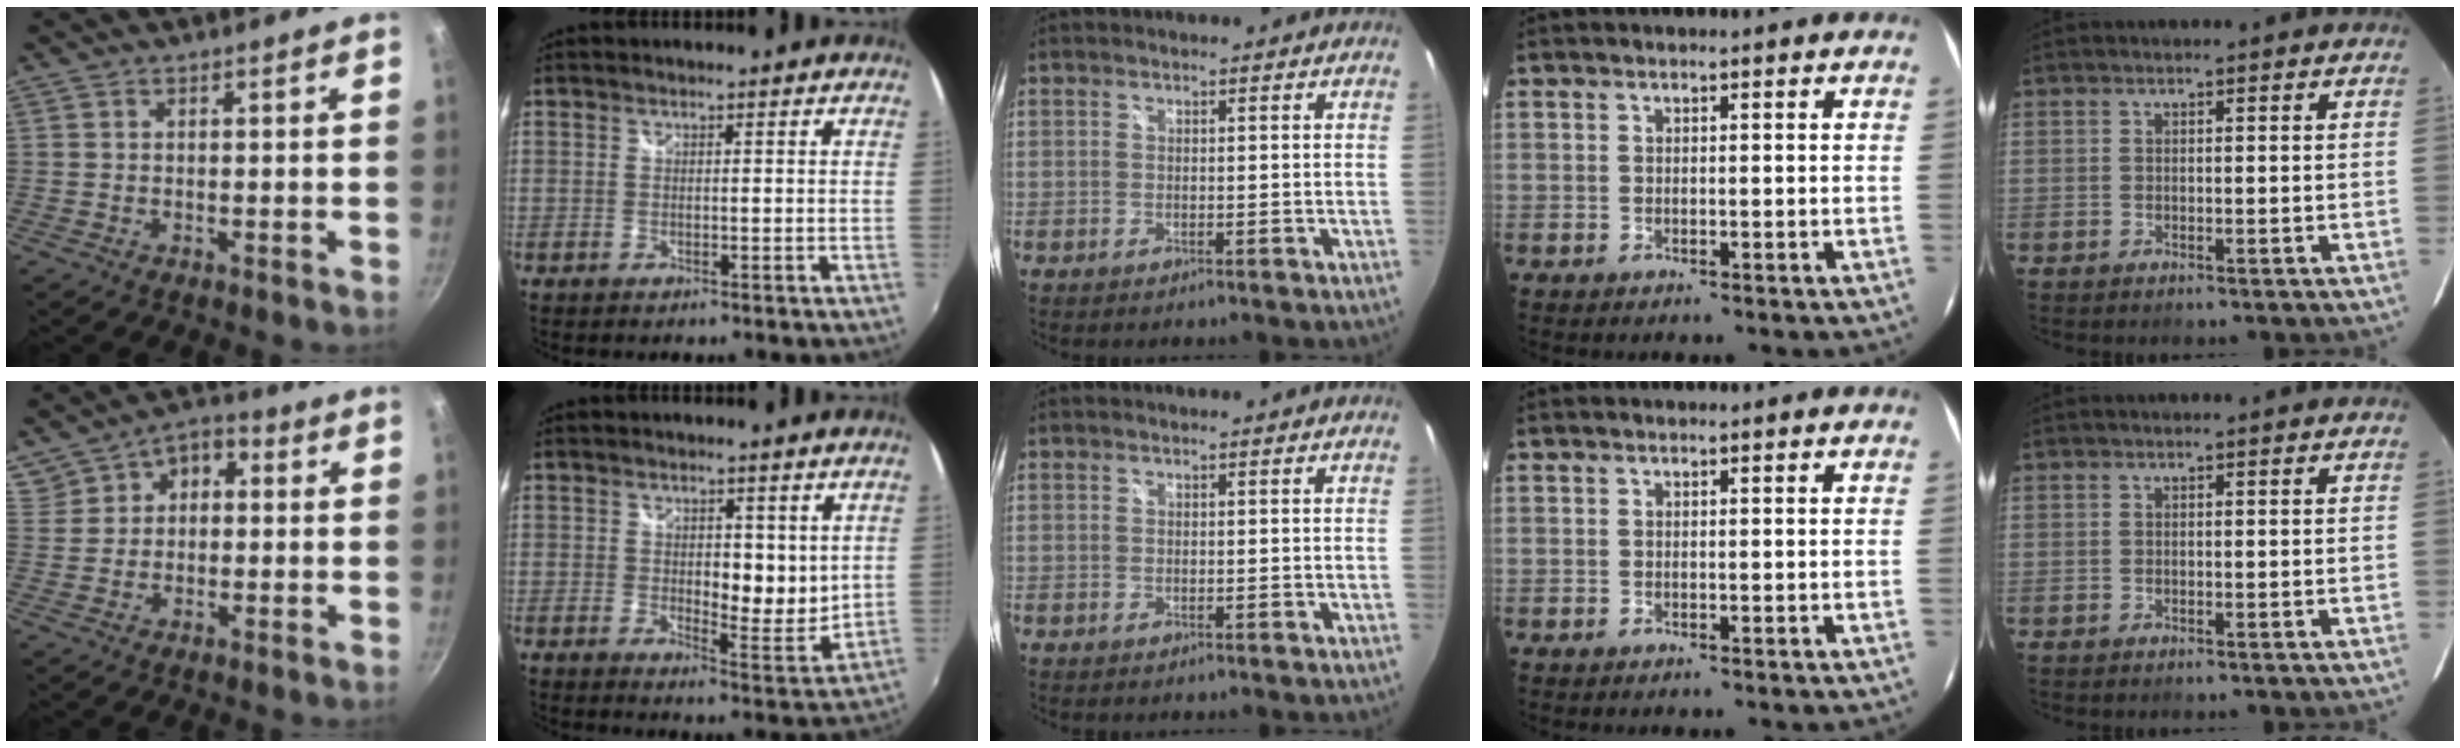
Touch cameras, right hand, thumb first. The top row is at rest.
{"thumb": {"total": 8.0, "force": [2.2, 6.4, 4.3], "torque": [-0.042, 0.017, 0.031]}, "index": {"total": 6.8, "force": [1.8, 3.6, 5.5], "torque": [-0.078, -0.014, 0.033]}}